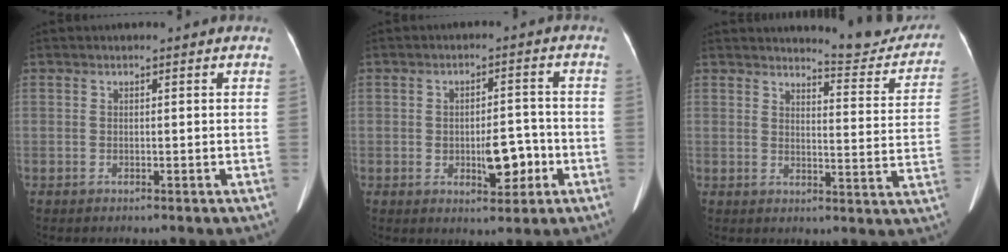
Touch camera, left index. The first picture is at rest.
{"total": 5.7, "force": [-1.6, 2.6, 4.8], "torque": [-0.068, 0.004, -0.017]}
{"total": 11.1, "force": [10.8, 1.4, 2.1], "torque": [-0.007, -0.045, 0.114]}